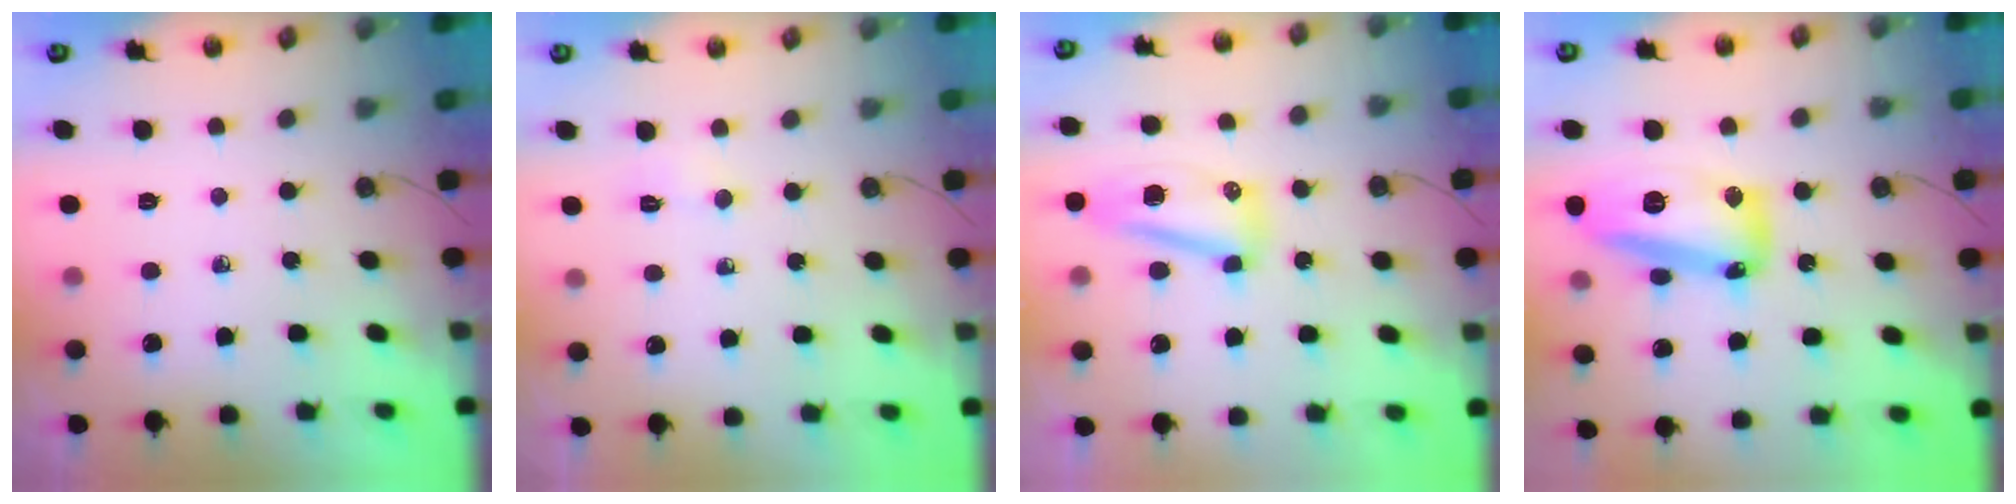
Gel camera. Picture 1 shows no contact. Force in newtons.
{"total": 3.9, "press": 3.9, "slide": 0.6}
{"total": 9.9, "press": 9.9, "slide": 0.8}
{"total": 15.9, "press": 15.8, "slide": 1.4}